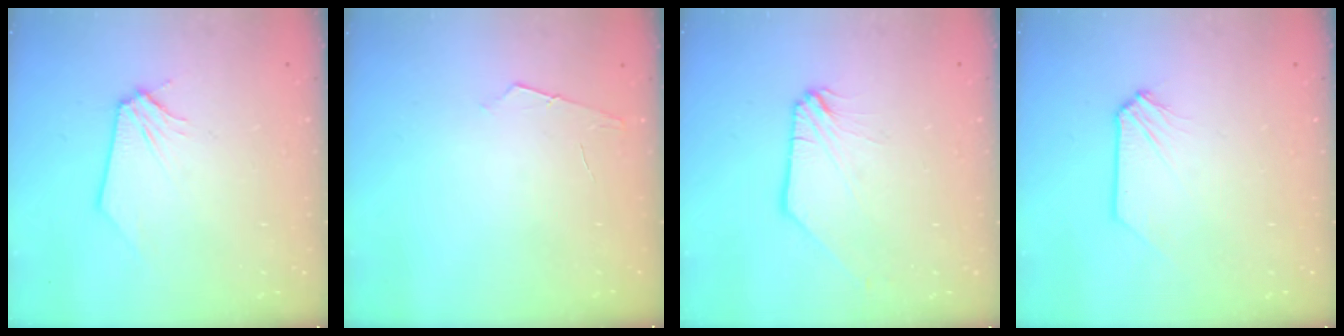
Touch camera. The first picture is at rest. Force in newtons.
{"total": 4.1, "press": 4.0, "slide": 0.5}
{"total": 0.0}
{"total": 0.0}